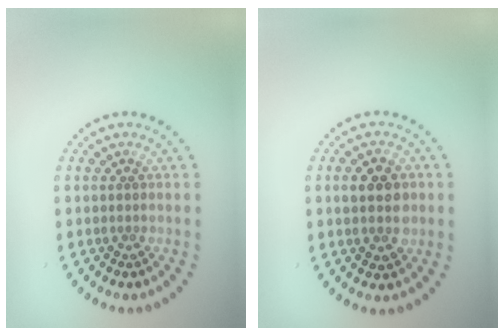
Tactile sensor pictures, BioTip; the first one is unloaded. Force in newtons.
{"total": 3.4, "press": 3.4, "slide": 0.3}